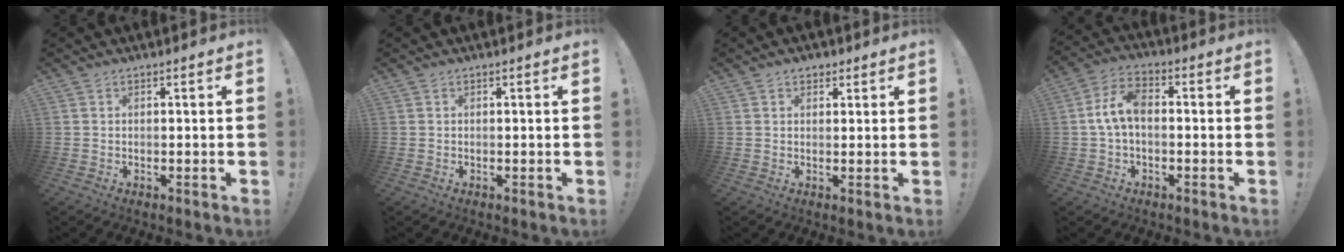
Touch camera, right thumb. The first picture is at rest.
{"total": 0.0}
{"total": 2.5, "force": [1.4, 1.9, 1.0], "torque": [-0.003, -0.004, 0.023]}
{"total": 8.7, "force": [-0.5, 5.0, 7.1], "torque": [-0.141, 0.010, -0.005]}